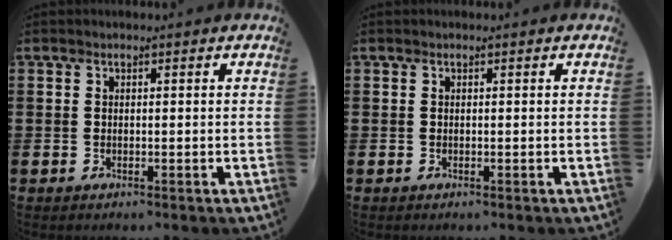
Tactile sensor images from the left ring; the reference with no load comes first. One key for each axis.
{"total": 0.0}